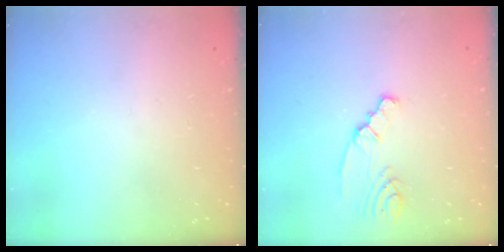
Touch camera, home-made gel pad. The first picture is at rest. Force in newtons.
{"total": 2.5, "press": 2.5, "slide": 0.3}